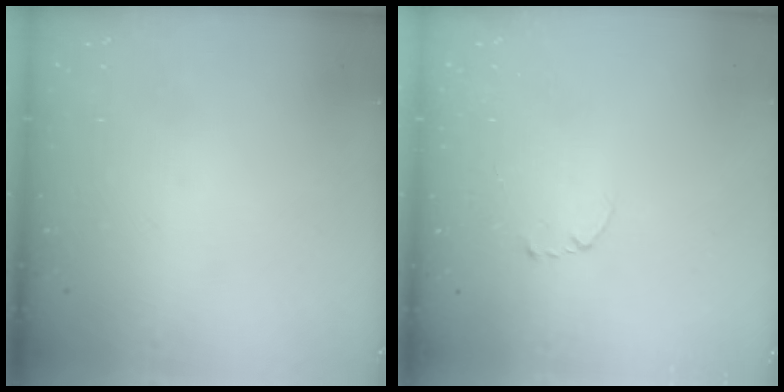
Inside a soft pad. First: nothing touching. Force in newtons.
{"total": 2.7, "press": 2.7, "slide": 0.3}